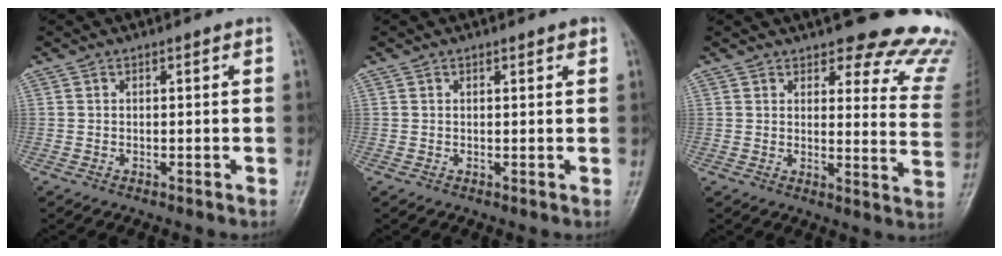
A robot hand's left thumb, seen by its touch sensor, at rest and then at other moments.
{"total": 1.4, "force": [0.9, 0.5, 0.9], "torque": [-0.008, -0.003, 0.011]}
{"total": 18.5, "force": [16.5, 5.2, 6.5], "torque": [-0.019, -0.129, 0.161]}